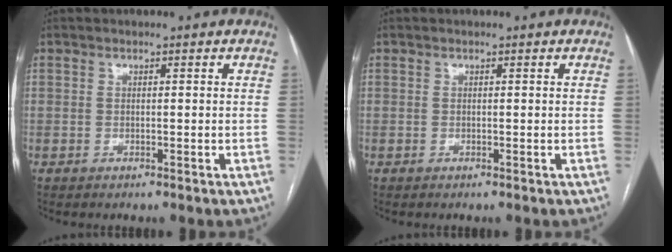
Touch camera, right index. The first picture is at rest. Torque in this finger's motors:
{"motor_torque": [0.00, 0.00, 0.00, 0.00]}